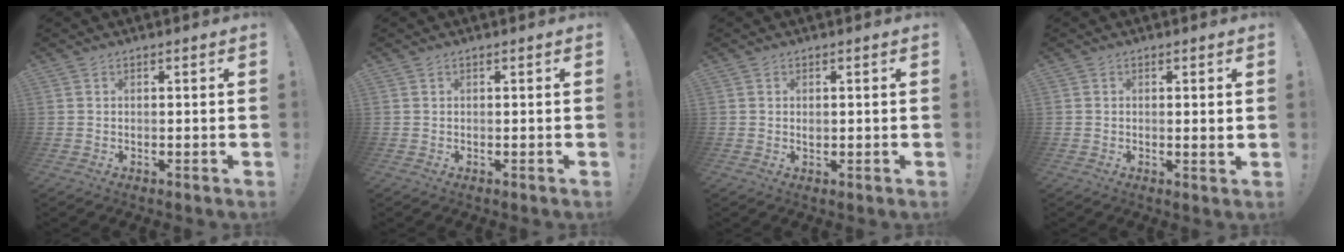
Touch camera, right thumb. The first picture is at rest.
{"total": 0.0}
{"total": 0.7, "force": [0.2, 0.6, 0.4], "torque": [-0.002, -0.002, 0.002]}
{"total": 1.8, "force": [0.8, 0.0, 1.7], "torque": [-0.016, -0.008, 0.009]}